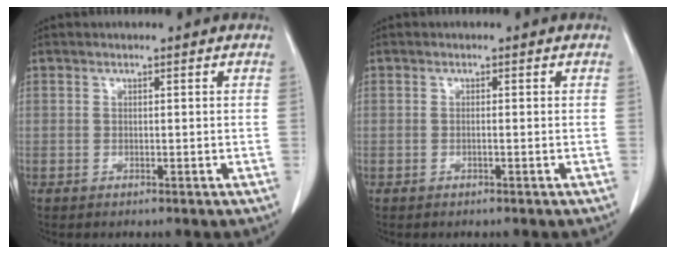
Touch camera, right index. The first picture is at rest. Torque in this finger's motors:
{"motor_torque": [0.03, 0.17, -0.03, 0.01]}